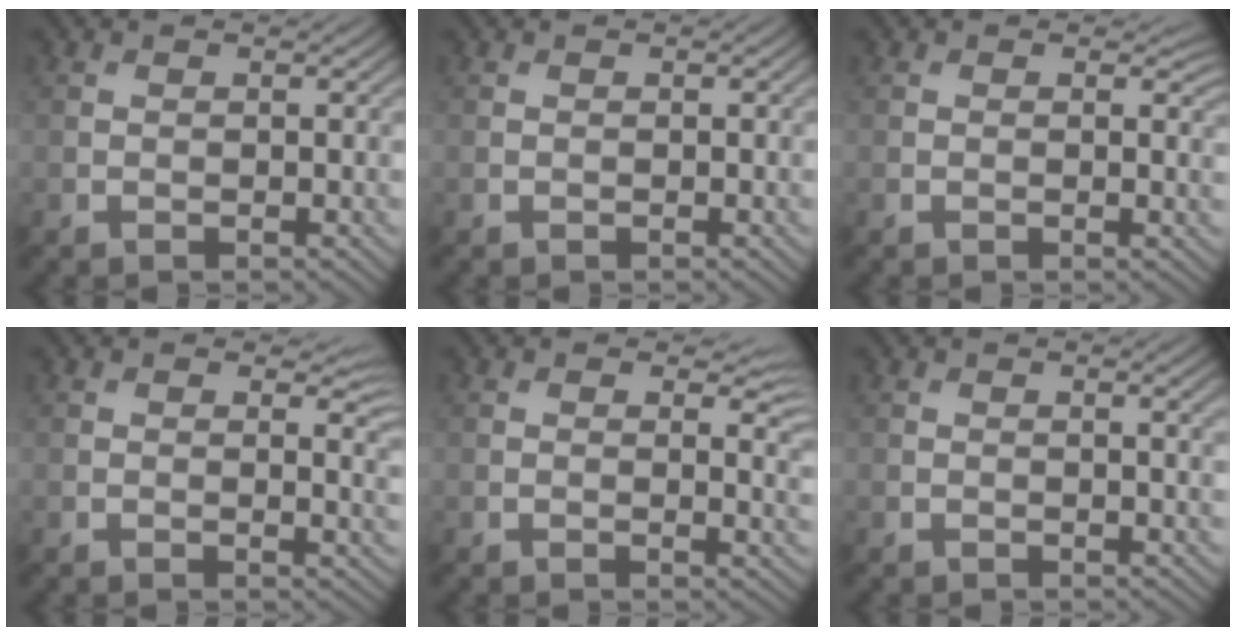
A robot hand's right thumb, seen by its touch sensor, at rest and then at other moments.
{"total": 0.0}
{"total": 1.5, "force": [0.5, 0.8, 1.2], "torque": [-0.015, -0.006, 0.006]}
{"total": 3.4, "force": [1.3, 1.5, 2.7], "torque": [-0.037, -0.008, 0.019]}
{"total": 3.7, "force": [1.5, 1.7, 2.9], "torque": [-0.038, -0.009, 0.020]}
{"total": 1.5, "force": [0.5, 0.2, 1.4], "torque": [-0.018, 0.001, 0.007]}